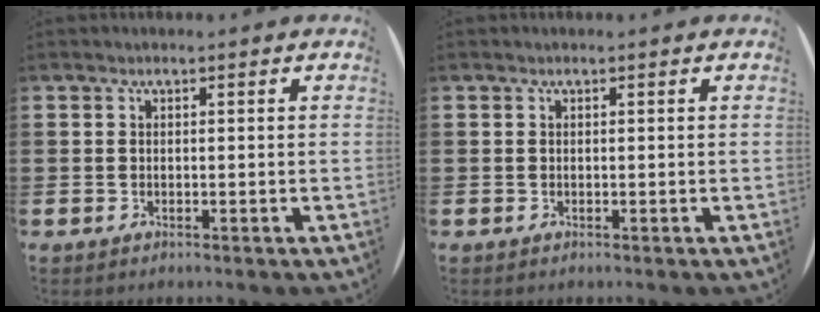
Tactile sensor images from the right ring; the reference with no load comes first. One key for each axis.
{"total": 0.0}